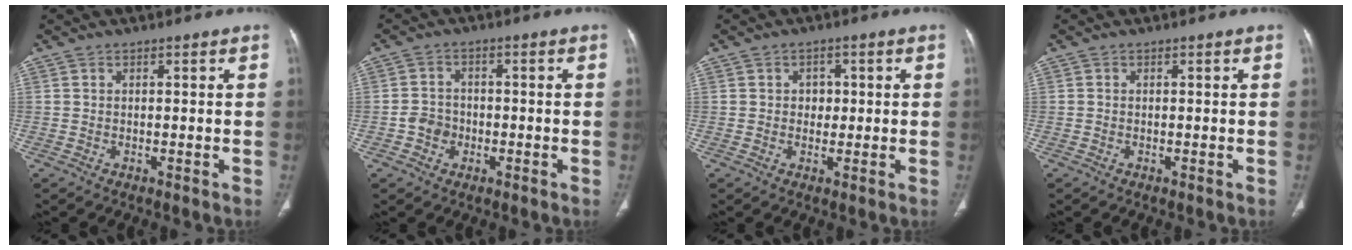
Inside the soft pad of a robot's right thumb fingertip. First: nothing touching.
{"total": 3.9, "force": [-1.3, 3.4, 1.5], "torque": [-0.009, 0.013, -0.026]}
{"total": 2.8, "force": [0.3, 2.4, 1.5], "torque": [-0.001, 0.004, 0.003]}
{"total": 0.0}